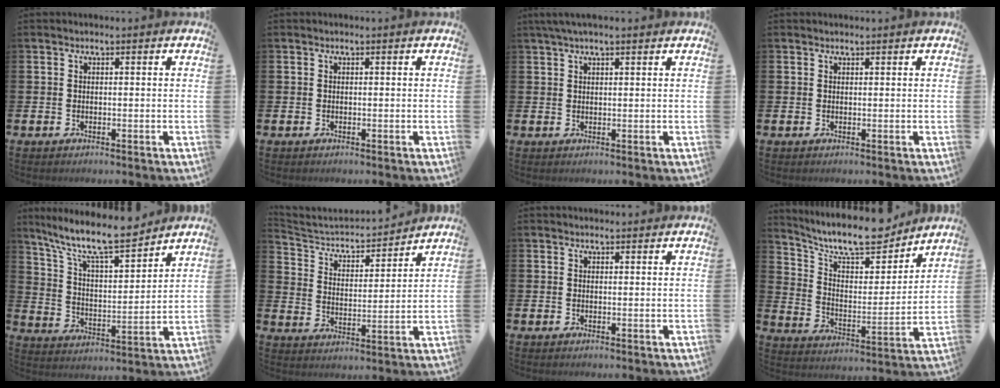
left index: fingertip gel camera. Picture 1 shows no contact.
{"total": 0.0}
{"total": 2.5, "force": [1.8, 0.5, 1.6], "torque": [-0.034, 0.006, 0.033]}
{"total": 0.0}
{"total": 11.0, "force": [9.7, 1.9, 4.9], "torque": [-0.122, -0.062, 0.167]}
{"total": 4.6, "force": [4.3, 1.4, 0.9], "torque": [-0.051, -0.039, 0.066]}
{"total": 0.7, "force": [0.7, 0.3, 0.1], "torque": [0.008, 0.000, 0.010]}
{"total": 11.5, "force": [10.2, 2.8, 4.5], "torque": [-0.117, -0.063, 0.179]}